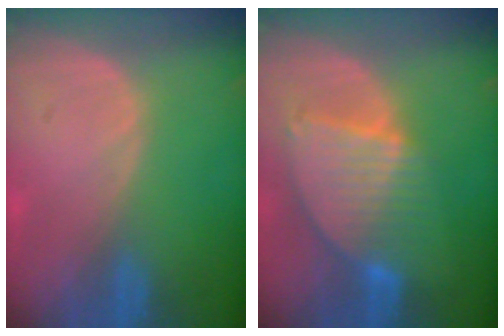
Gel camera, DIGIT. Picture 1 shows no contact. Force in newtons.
{"total": 8.5, "press": 7.5, "slide": 4.0}